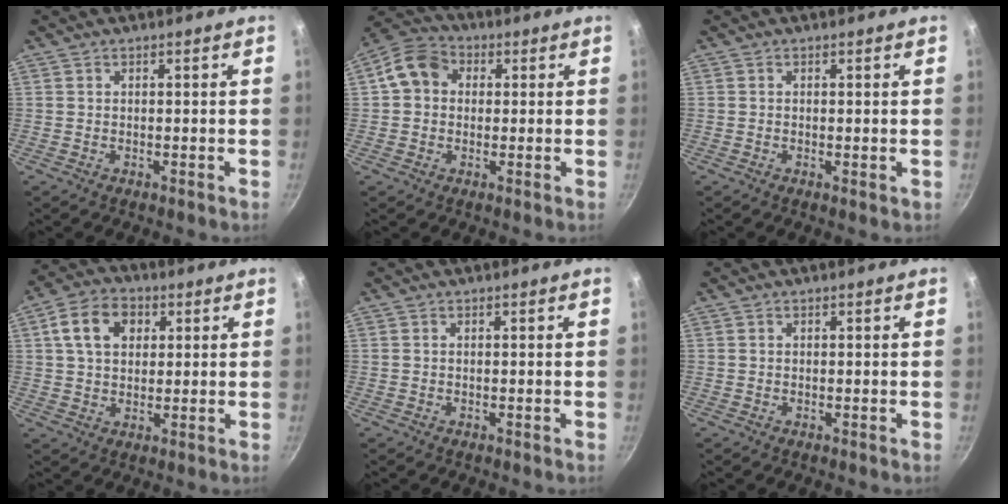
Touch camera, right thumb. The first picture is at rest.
{"total": 6.8, "force": [1.1, 5.8, 3.3], "torque": [-0.033, 0.013, 0.005]}
{"total": 0.6, "force": [0.0, 0.2, 0.5], "torque": [-0.008, -0.003, -0.001]}
{"total": 10.0, "force": [3.0, 7.2, 6.2], "torque": [-0.092, 0.011, 0.040]}
{"total": 0.0}
{"total": 0.0}